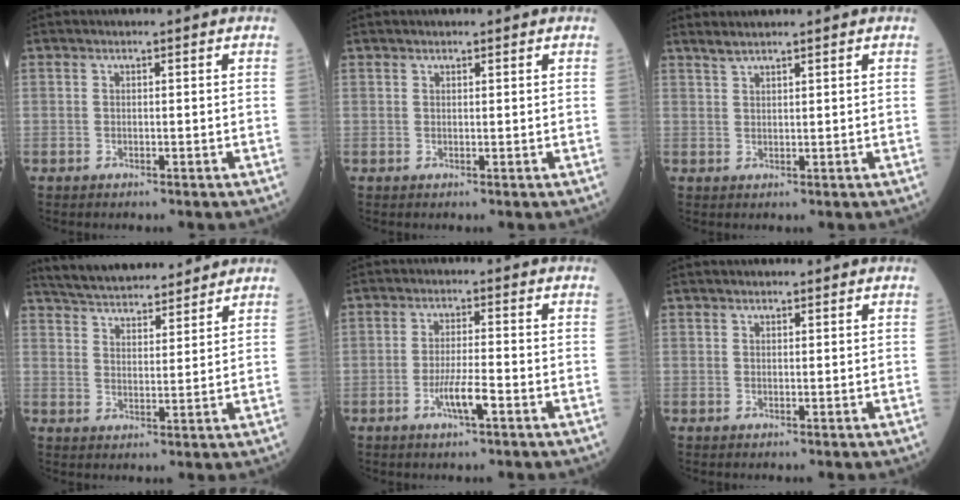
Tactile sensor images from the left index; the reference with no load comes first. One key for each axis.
{"total": 0.6, "fx": 0.5, "fy": 0.3, "fz": 0.1, "tx": -0.006, "ty": 0.010, "tz": 0.010}
{"total": 2.2, "fx": 2.0, "fy": -0.1, "fz": 0.8, "tx": -0.018, "ty": 0.015, "tz": 0.042}
{"total": 13.9, "fx": 12.9, "fy": 2.6, "fz": 4.5, "tx": -0.074, "ty": 0.027, "tz": 0.204}
{"total": 4.3, "fx": -2.0, "fy": 0.2, "fz": 3.8, "tx": -0.074, "ty": -0.004, "tz": -0.040}
{"total": 0.9, "fx": 0.8, "fy": 0.4, "fz": 0.2, "tx": -0.007, "ty": 0.013, "tz": 0.014}